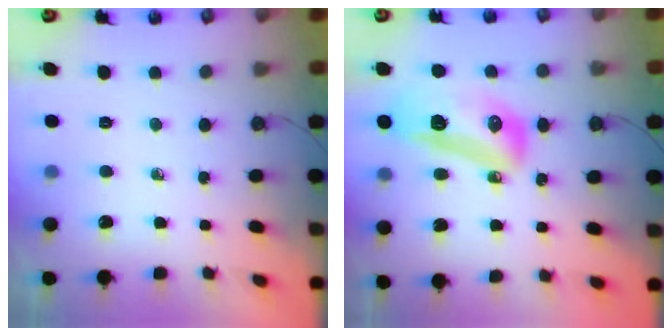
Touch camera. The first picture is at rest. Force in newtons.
{"total": 14.0, "press": 13.9, "slide": 2.1}